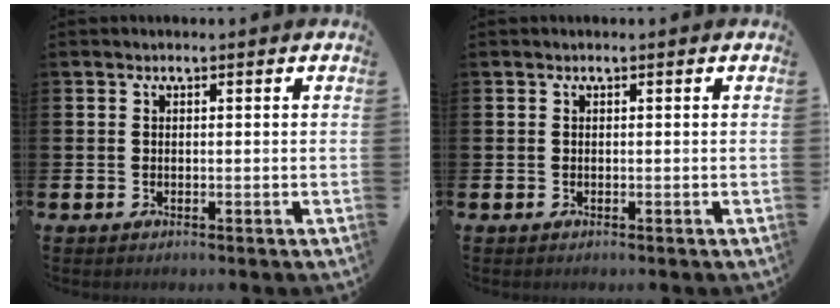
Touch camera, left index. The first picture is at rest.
{"total": 0.0}